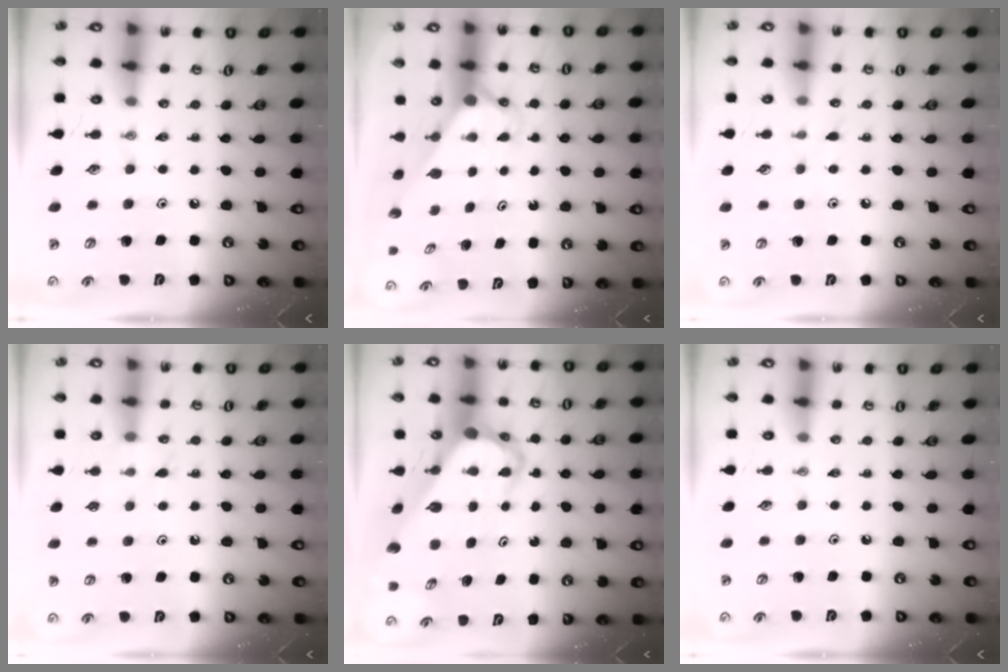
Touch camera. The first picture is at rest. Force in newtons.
{"total": 2.8, "press": 2.8, "slide": 0.0}
{"total": 2.3, "press": 2.2, "slide": 0.4}
{"total": 5.0, "press": 4.9, "slide": 0.3}
{"total": 6.7, "press": 6.7, "slide": 0.4}
{"total": 0.0}